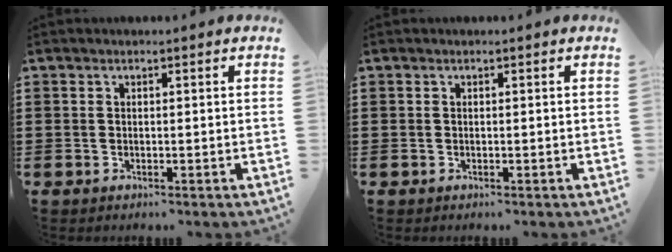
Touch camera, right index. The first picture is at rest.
{"total": 0.0}